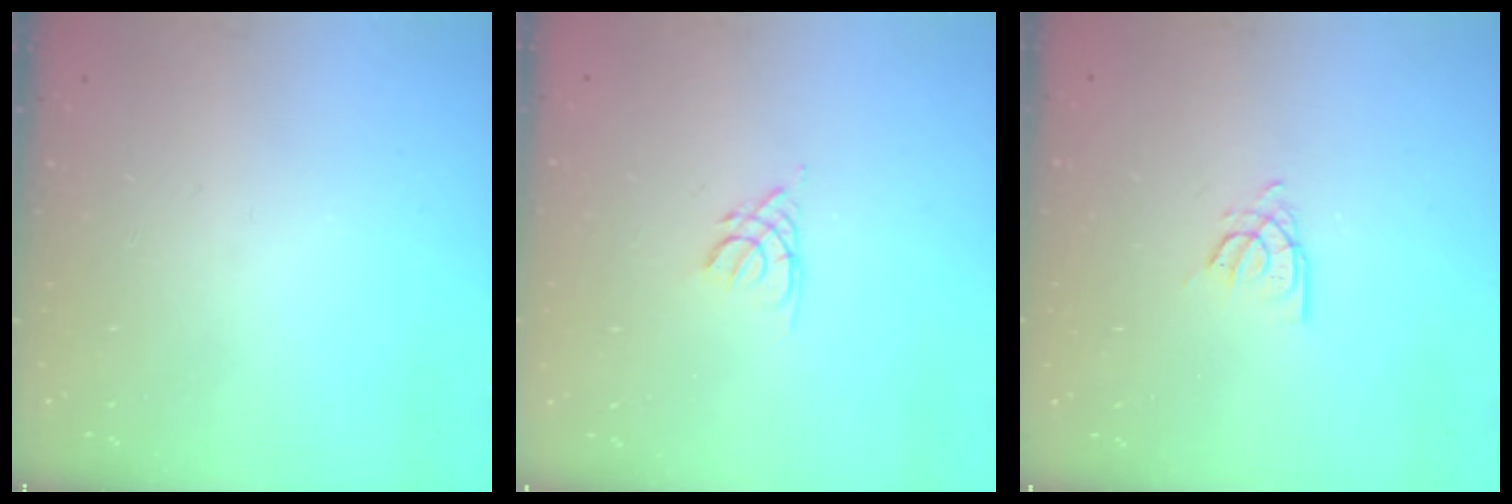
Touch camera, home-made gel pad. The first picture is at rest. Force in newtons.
{"total": 2.1, "press": 2.0, "slide": 0.4}
{"total": 4.0, "press": 4.0, "slide": 0.1}